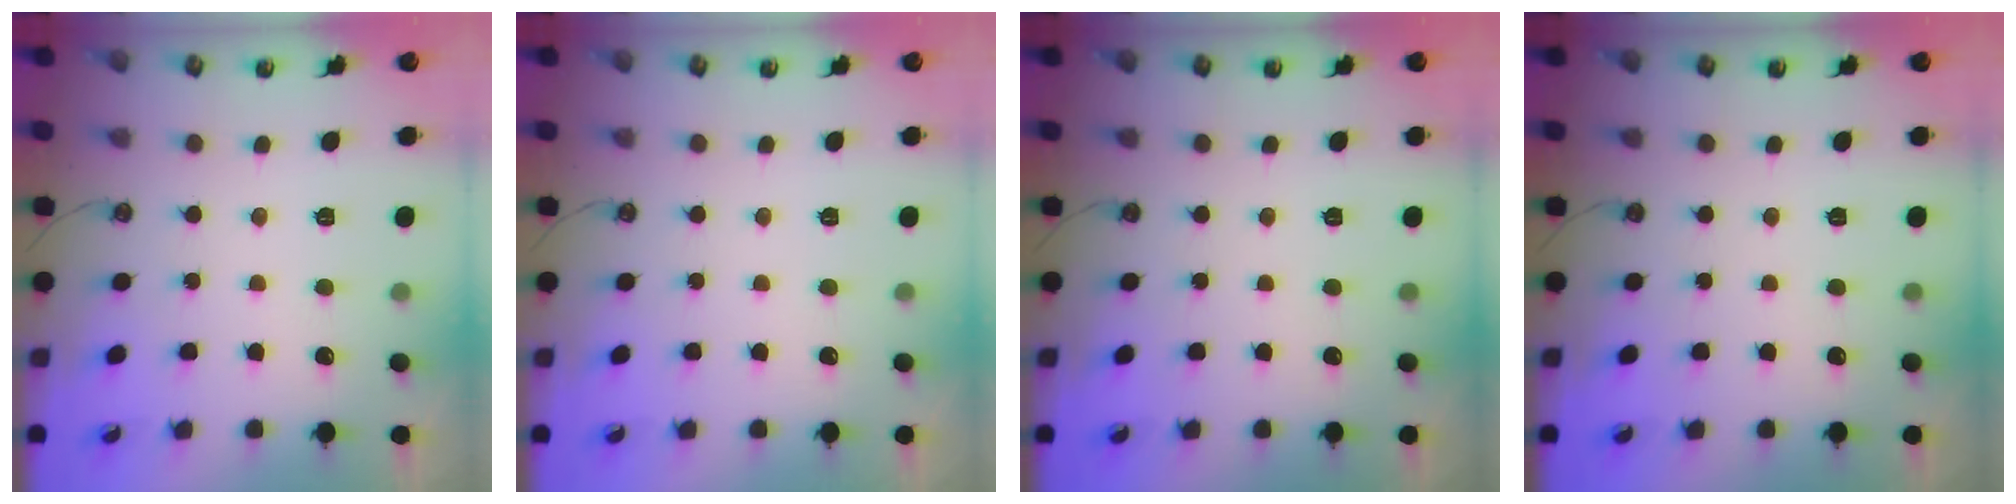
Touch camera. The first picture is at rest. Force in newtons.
{"total": 0.0}
{"total": 0.0}
{"total": 0.0}